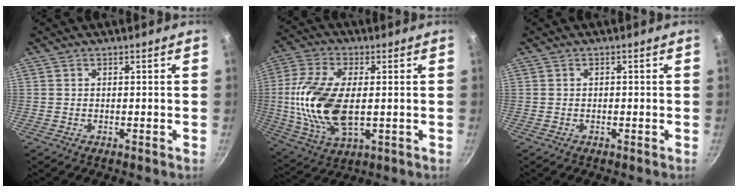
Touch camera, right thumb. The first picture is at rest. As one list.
[{"total": 16.9, "force": [0.0, 8.7, 14.5], "torque": [-0.291, -0.002, -0.001]}, {"total": 0.0}]